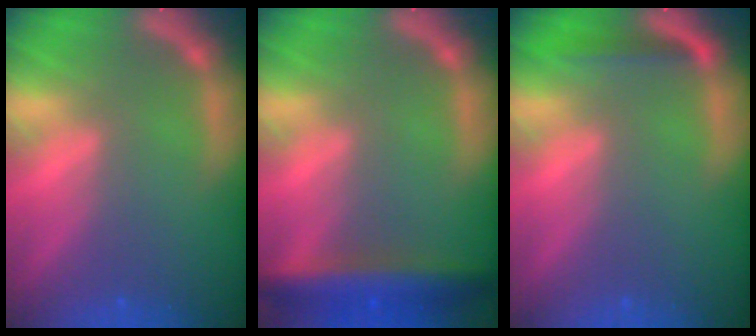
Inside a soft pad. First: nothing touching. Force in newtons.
{"total": 6.0}
{"total": 1.9}